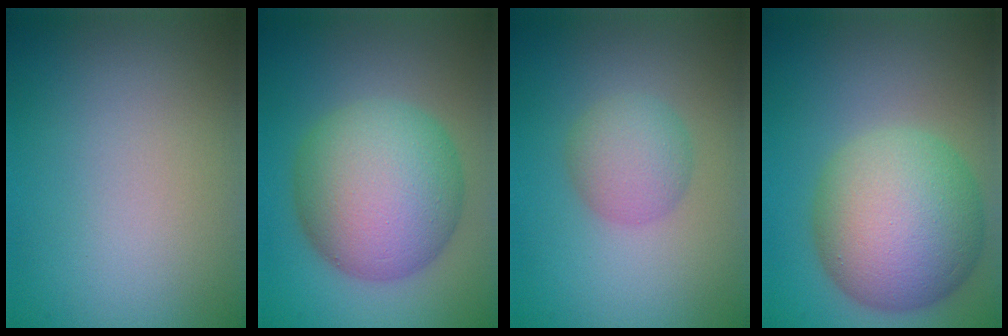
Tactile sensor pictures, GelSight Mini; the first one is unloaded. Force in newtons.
{"total": 10.0, "press": 10.0, "slide": 0.1}
{"total": 2.9, "press": 2.9, "slide": 0.1}
{"total": 10.1, "press": 10.1, "slide": 0.3}